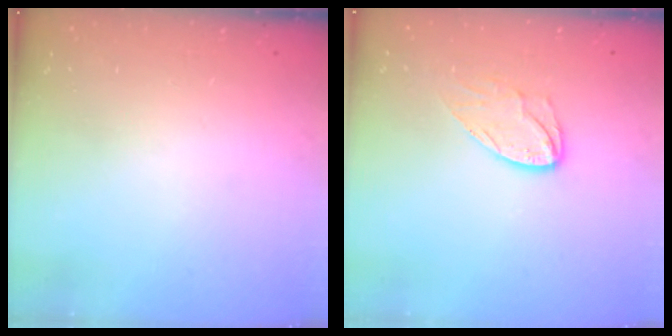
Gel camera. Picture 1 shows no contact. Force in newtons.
{"total": 7.9, "press": 7.9, "slide": 0.3}